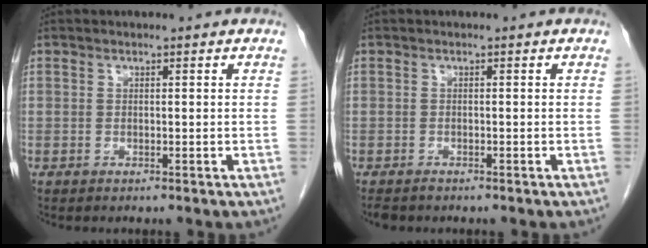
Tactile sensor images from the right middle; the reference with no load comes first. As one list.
[{"total": 1.6, "force": [-1.4, 0.6, 0.5], "torque": [-0.011, -0.004, -0.021]}]